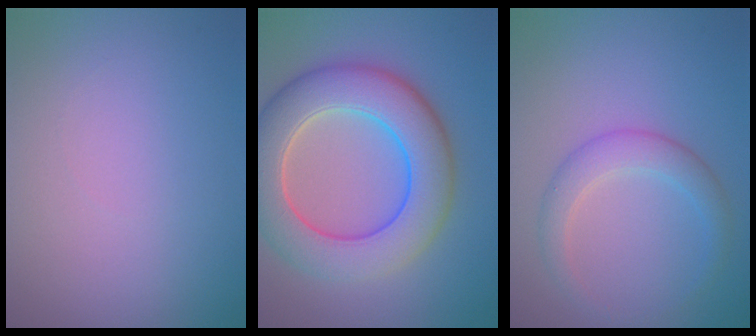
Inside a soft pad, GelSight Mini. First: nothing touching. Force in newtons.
{"total": 9.5, "press": 9.5, "slide": 0.3}
{"total": 2.7, "press": 2.7, "slide": 0.1}